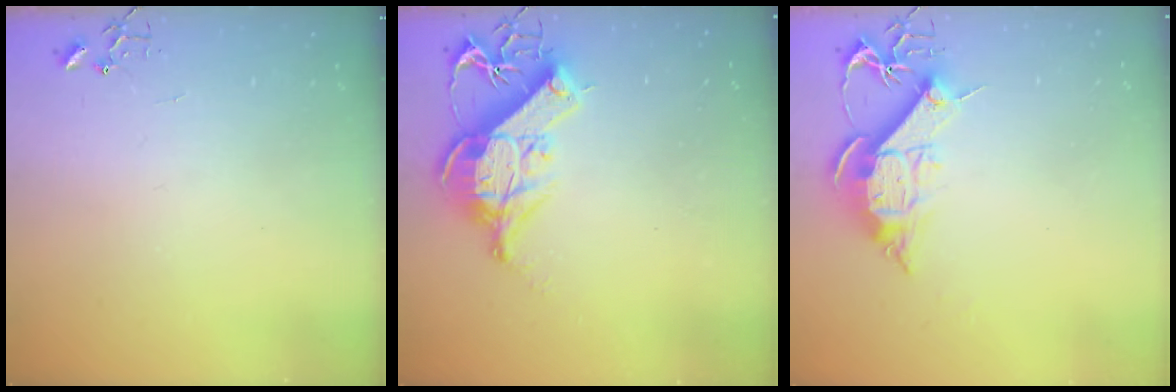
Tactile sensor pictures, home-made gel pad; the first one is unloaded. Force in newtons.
{"total": 13.7, "press": 13.5, "slide": 2.2}
{"total": 11.4, "press": 11.3, "slide": 1.1}